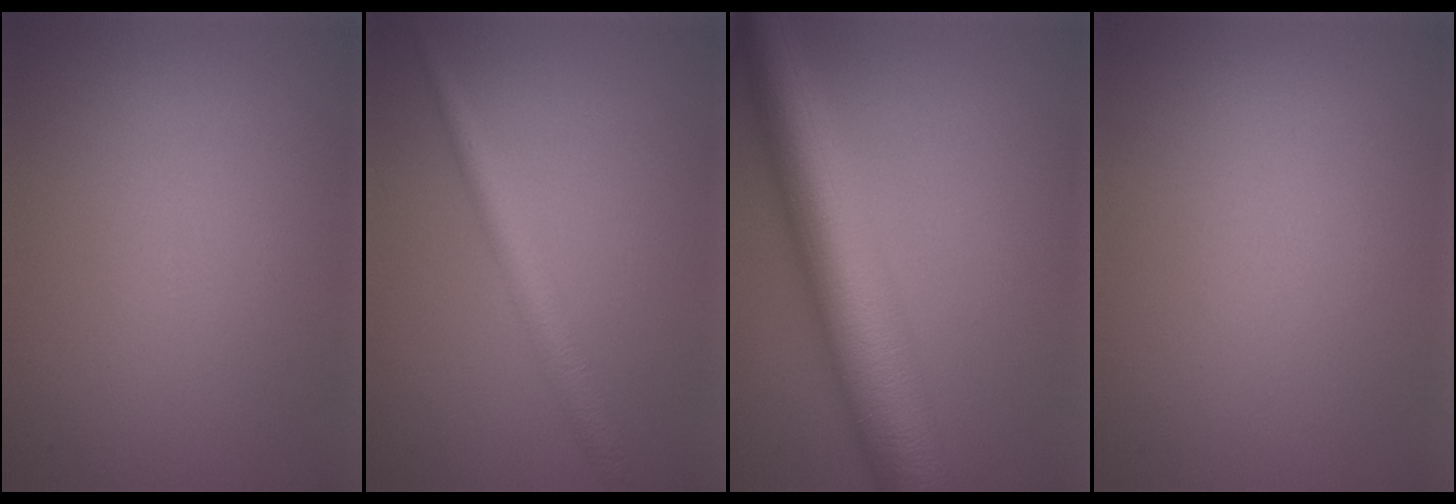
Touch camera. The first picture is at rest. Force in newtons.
{"total": 2.9, "press": 2.9, "slide": 0.0}
{"total": 11.0, "press": 11.0, "slide": 0.0}
{"total": 0.0}